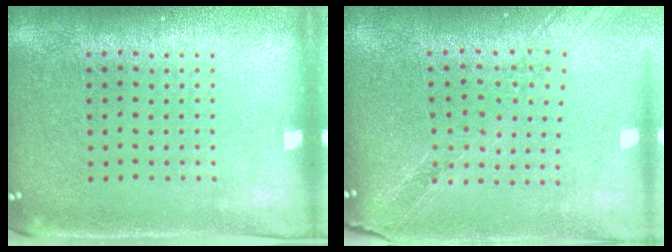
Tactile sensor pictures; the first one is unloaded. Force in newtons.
{"total": 1.1, "press": 1.1, "slide": 0.1}